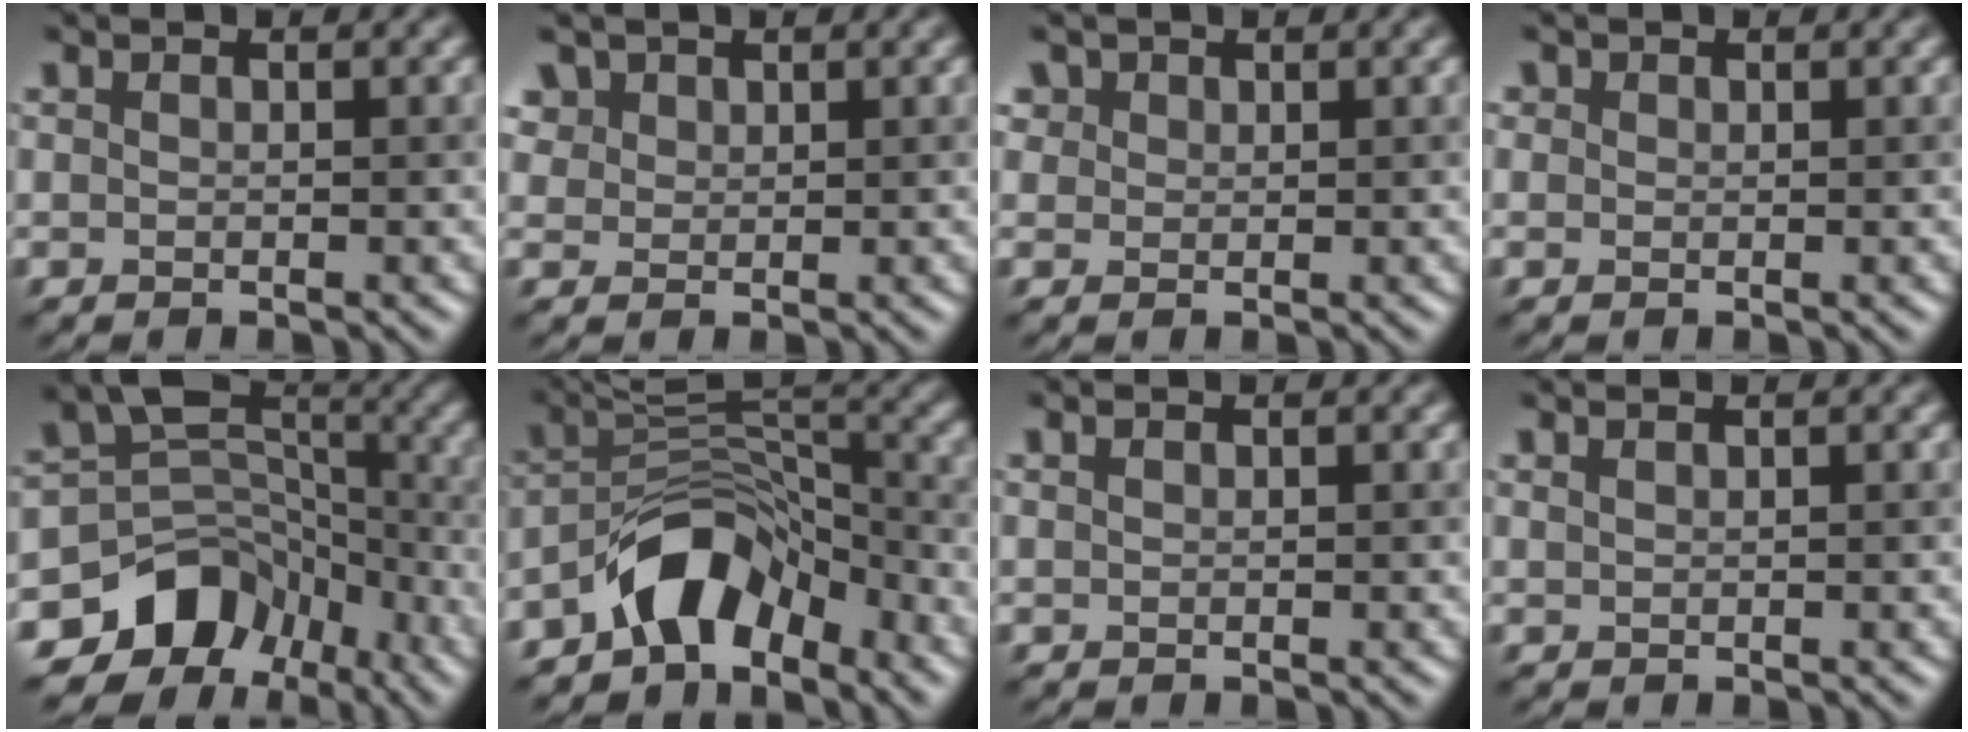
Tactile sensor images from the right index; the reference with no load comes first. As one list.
[{"total": 2.6, "force": [1.7, 1.8, 0.7], "torque": [-0.028, 0.000, 0.045]}, {"total": 1.7, "force": [1.0, 1.3, 0.4], "torque": [-0.011, -0.005, 0.026]}, {"total": 0.6, "force": [0.3, 0.5, 0.0], "torque": [0.005, 0.001, 0.005]}, {"total": 9.7, "force": [-5.0, 7.2, 4.0], "torque": [-0.060, 0.003, -0.089]}, {"total": 6.5, "force": [-4.6, 3.0, 3.6], "torque": [-0.043, 0.009, -0.091]}, {"total": 0.0}, {"total": 1.3, "force": [0.8, 0.6, 0.8], "torque": [-0.009, -0.001, 0.006]}]